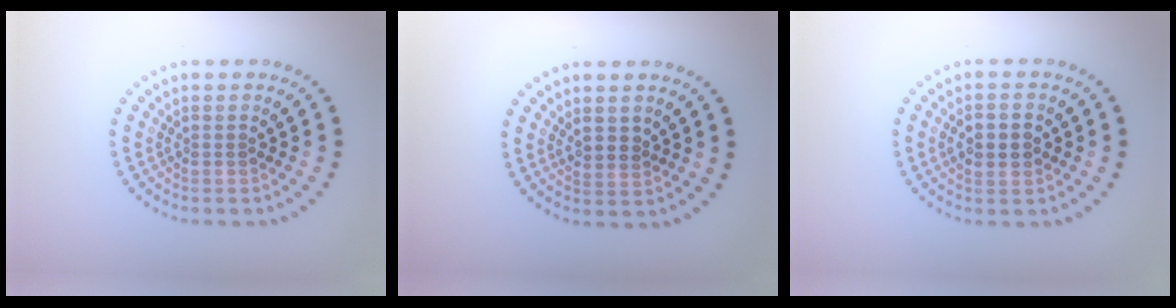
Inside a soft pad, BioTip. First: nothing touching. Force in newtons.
{"total": 1.3, "press": 1.2, "slide": 0.6}
{"total": 3.3, "press": 3.3, "slide": 0.2}